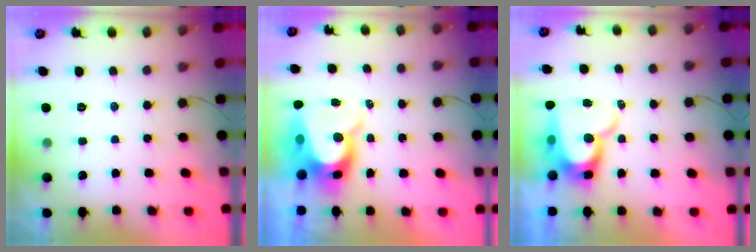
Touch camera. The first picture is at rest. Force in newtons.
{"total": 10.8, "press": 10.8, "slide": 0.6}
{"total": 13.4, "press": 13.3, "slide": 1.1}